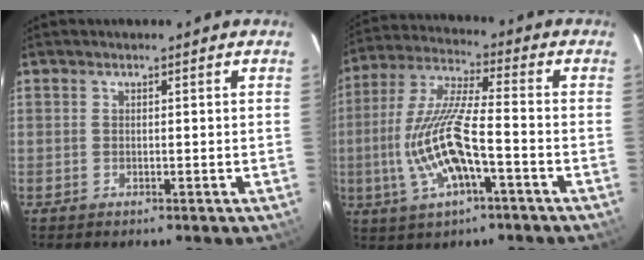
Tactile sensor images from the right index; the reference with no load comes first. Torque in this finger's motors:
{"motor_torque": [1.36, -0.78, 0.68, 0.21]}